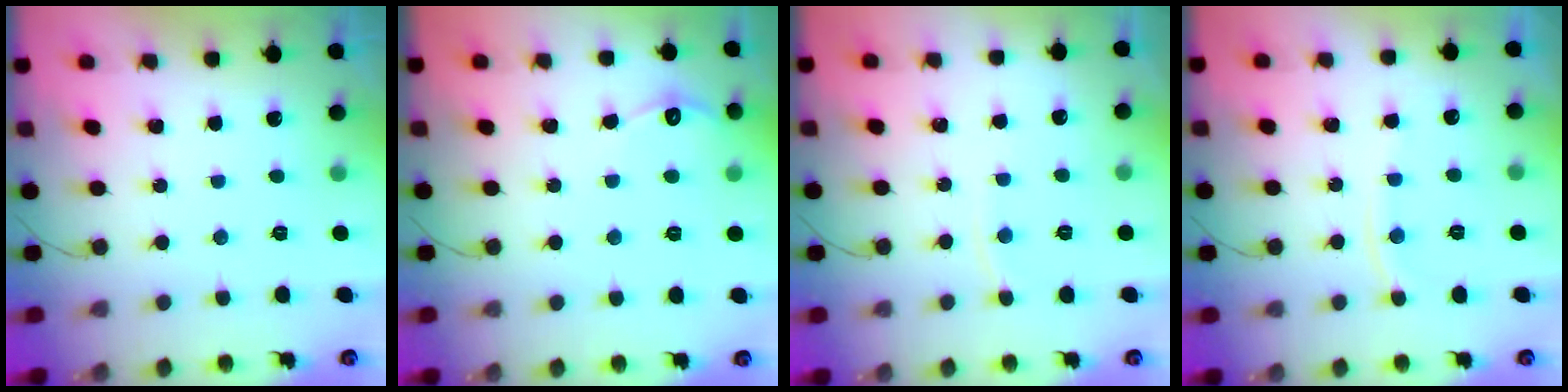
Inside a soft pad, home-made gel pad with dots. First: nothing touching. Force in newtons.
{"total": 3.7, "press": 3.6, "slide": 0.5}
{"total": 3.7, "press": 3.7, "slide": 0.3}
{"total": 8.2, "press": 8.1, "slide": 1.1}